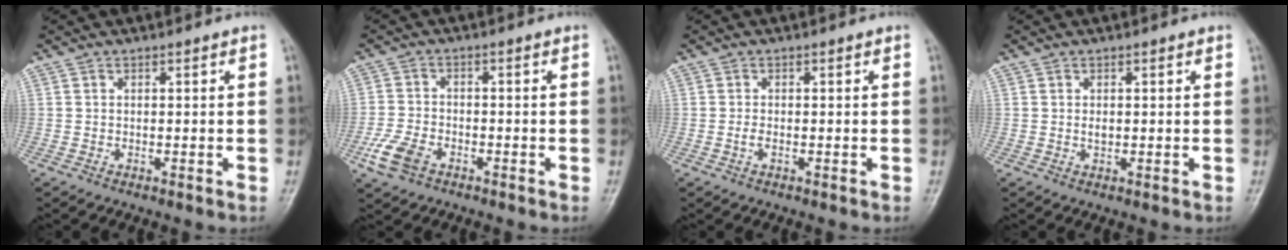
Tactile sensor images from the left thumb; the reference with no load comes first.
{"total": 6.2, "force": [-3.4, 3.7, 3.6], "torque": [-0.085, 0.009, -0.068]}
{"total": 1.1, "force": [-0.5, 0.5, 0.8], "torque": [-0.024, 0.002, -0.011]}
{"total": 1.0, "force": [0.0, 0.7, 0.7], "torque": [-0.009, 0.000, -0.001]}